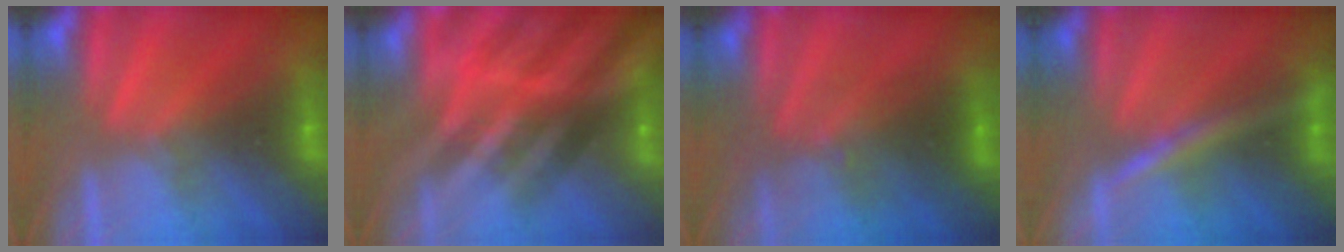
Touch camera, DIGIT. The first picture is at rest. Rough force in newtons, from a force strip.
{"total": 7.8}
{"total": 2.6}
{"total": 2.5}